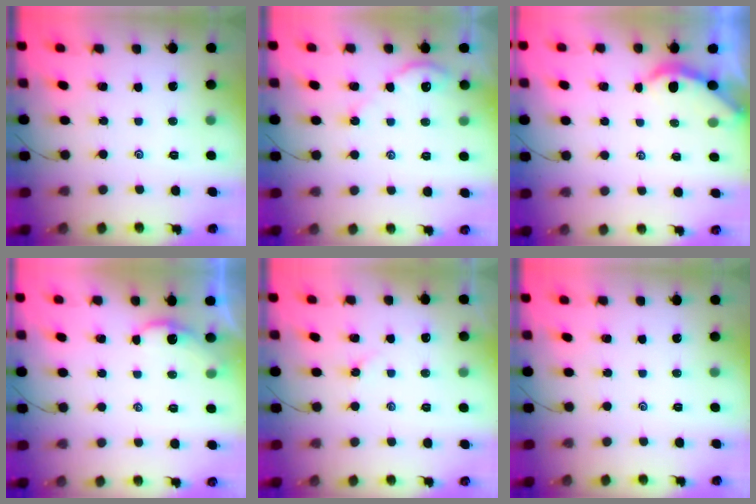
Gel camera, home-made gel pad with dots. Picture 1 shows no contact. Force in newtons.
{"total": 3.8, "press": 3.7, "slide": 0.4}
{"total": 2.3, "press": 2.3, "slide": 0.5}
{"total": 1.3, "press": 1.3, "slide": 0.2}
{"total": 2.6, "press": 2.5, "slide": 0.5}
{"total": 0.0}